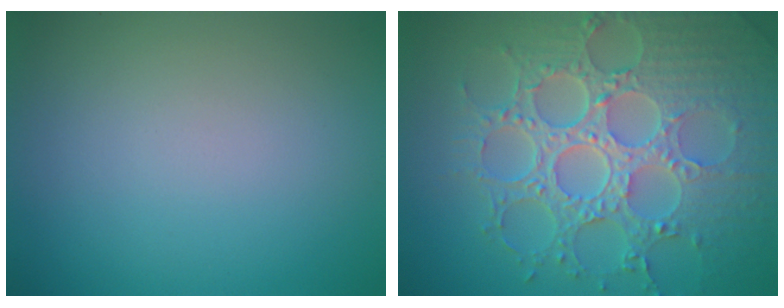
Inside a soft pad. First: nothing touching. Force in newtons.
{"total": 8.9, "press": 6.6, "slide": 6.0}